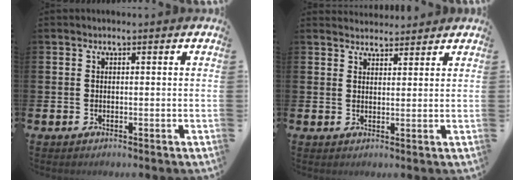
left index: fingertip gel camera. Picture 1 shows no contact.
{"total": 2.8, "force": [2.7, 0.7, -0.2], "torque": [0.005, -0.014, 0.048]}